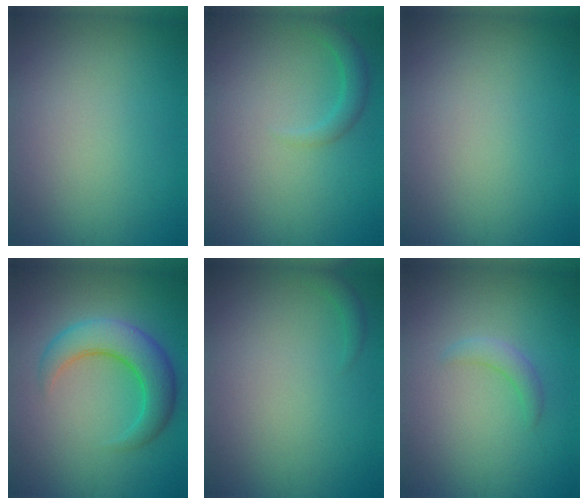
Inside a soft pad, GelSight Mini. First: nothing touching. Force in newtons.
{"total": 1.8, "press": 1.8, "slide": 0.2}
{"total": 0.0}
{"total": 5.8, "press": 5.8, "slide": 0.2}
{"total": 0.9, "press": 0.9, "slide": 0.1}
{"total": 1.6, "press": 1.6, "slide": 0.2}